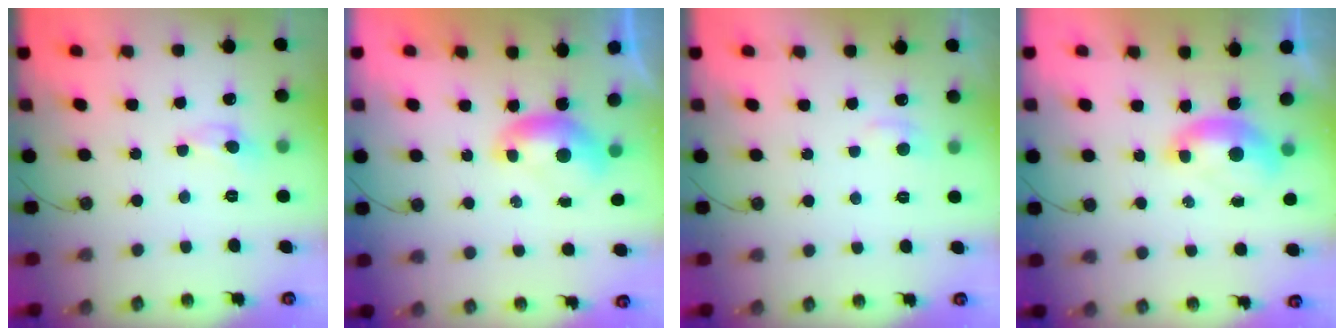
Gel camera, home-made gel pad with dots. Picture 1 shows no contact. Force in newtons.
{"total": 0.0}
{"total": 0.9, "press": 0.1, "slide": 0.9}
{"total": 1.7, "press": 1.5, "slide": 0.6}